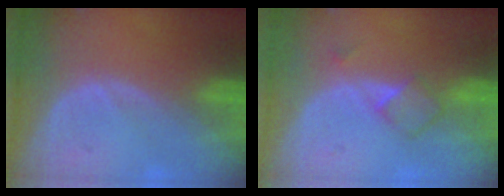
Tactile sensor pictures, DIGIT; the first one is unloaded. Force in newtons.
{"total": 3.6, "press": 3.3, "slide": 1.2}